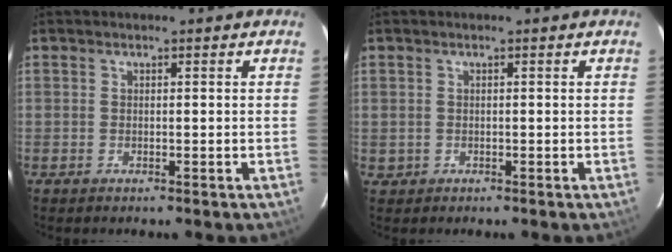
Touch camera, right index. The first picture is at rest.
{"total": 1.4, "force": [-0.1, 1.4, 0.1], "torque": [-0.001, 0.003, 0.002]}